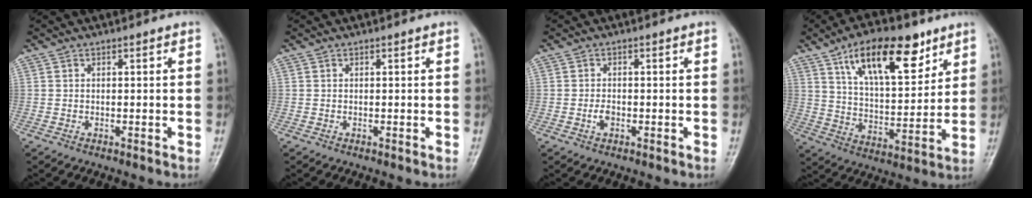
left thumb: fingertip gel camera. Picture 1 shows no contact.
{"total": 0.0}
{"total": 1.8, "force": [-0.6, 1.2, 1.2], "torque": [-0.021, 0.003, -0.013]}
{"total": 17.9, "force": [10.0, 7.6, 12.7], "torque": [-0.166, -0.042, 0.172]}